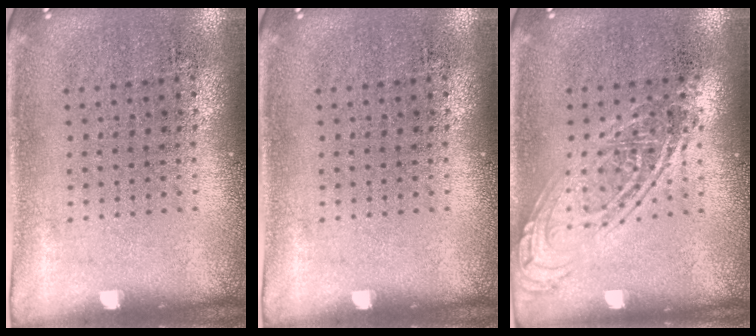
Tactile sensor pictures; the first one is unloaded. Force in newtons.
{"total": 0.0}
{"total": 2.6, "press": 2.6, "slide": 0.3}